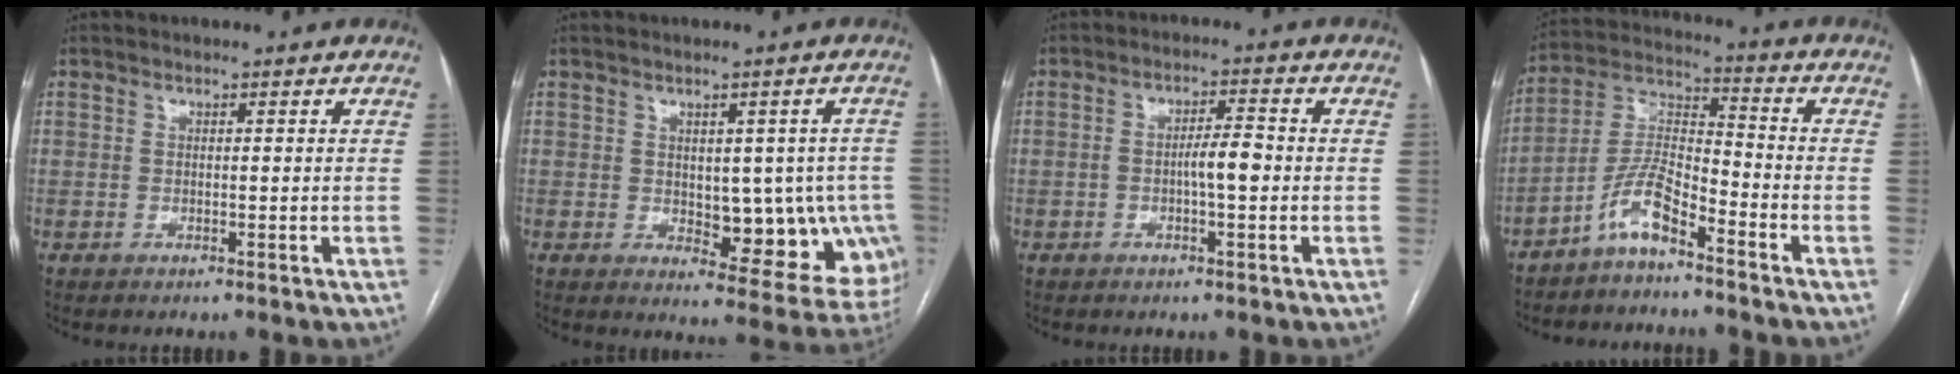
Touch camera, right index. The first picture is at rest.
{"total": 11.1, "force": [-1.3, 6.0, 9.2], "torque": [-0.085, 0.013, 0.001]}
{"total": 4.0, "force": [-0.8, 0.7, 3.8], "torque": [-0.063, 0.009, -0.012]}
{"total": 8.0, "force": [-5.5, 1.7, 5.5], "torque": [-0.126, 0.011, -0.114]}